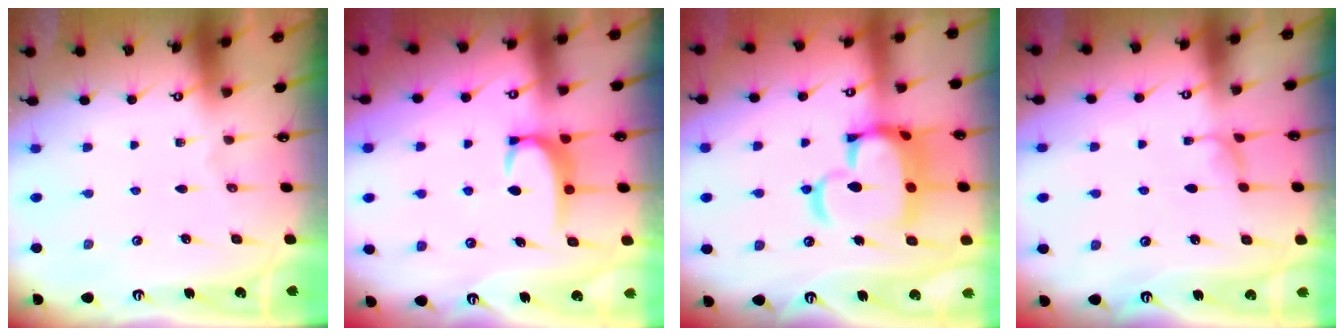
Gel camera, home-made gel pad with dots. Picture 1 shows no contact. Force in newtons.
{"total": 3.6, "press": 3.5, "slide": 0.4}
{"total": 14.5, "press": 14.4, "slide": 1.5}
{"total": 2.2, "press": 2.2, "slide": 0.4}